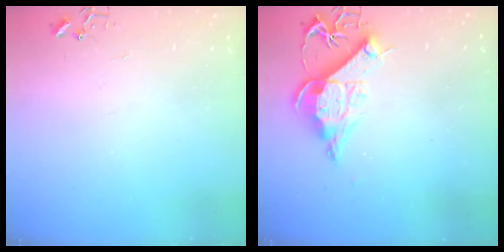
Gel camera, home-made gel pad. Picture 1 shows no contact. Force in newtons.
{"total": 11.9, "press": 11.7, "slide": 1.8}